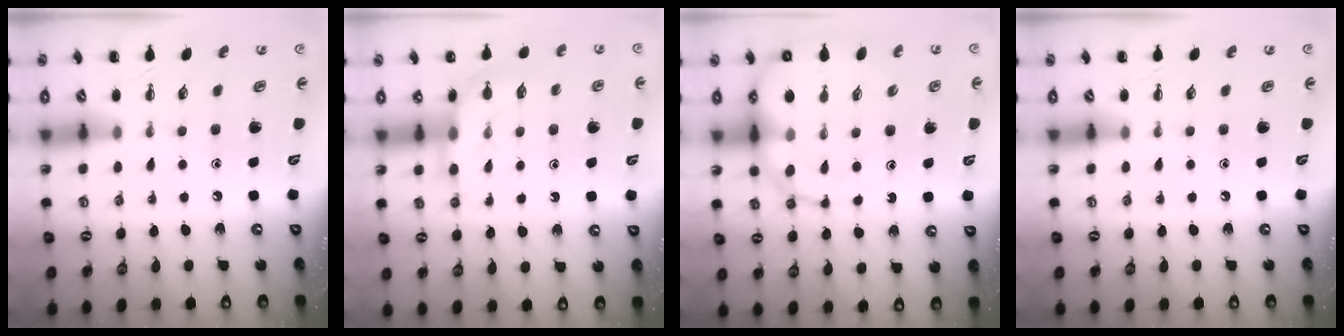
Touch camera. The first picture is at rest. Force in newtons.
{"total": 9.0, "press": 9.0, "slide": 0.9}
{"total": 13.8, "press": 13.3, "slide": 3.9}
{"total": 0.0}